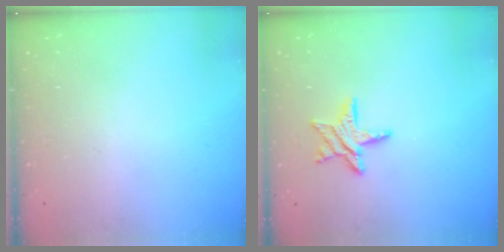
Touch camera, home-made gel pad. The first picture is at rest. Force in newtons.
{"total": 9.9, "press": 9.9, "slide": 0.9}